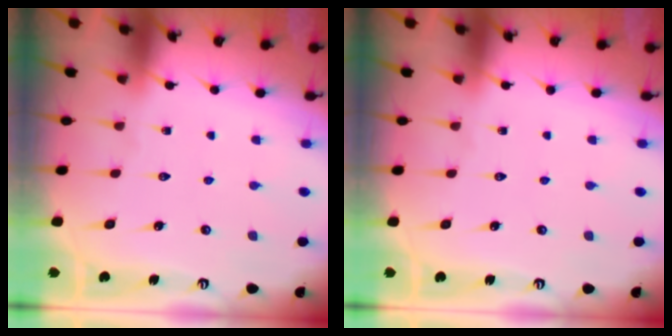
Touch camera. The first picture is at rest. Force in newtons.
{"total": 0.0}